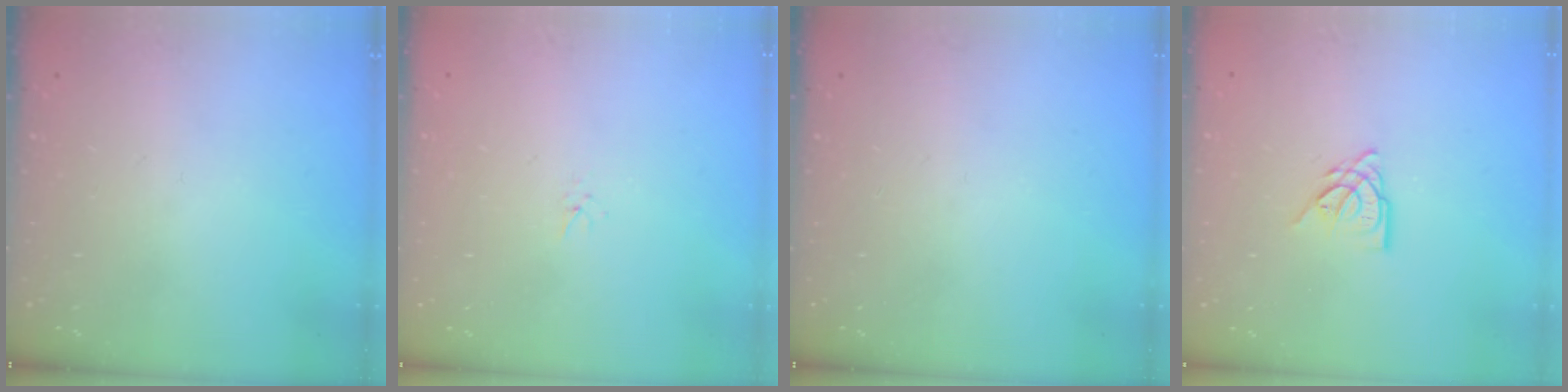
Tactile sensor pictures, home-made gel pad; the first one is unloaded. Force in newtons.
{"total": 1.6, "press": 1.6, "slide": 0.2}
{"total": 0.0}
{"total": 7.2, "press": 7.2, "slide": 0.7}